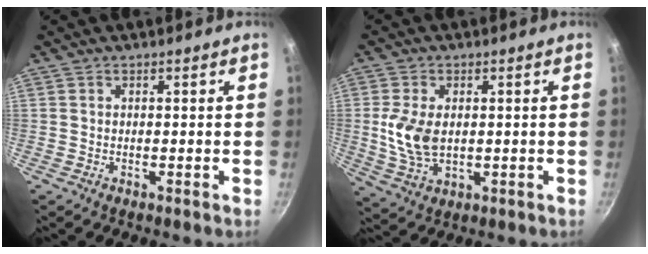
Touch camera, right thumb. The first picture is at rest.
{"total": 8.6, "force": [0.4, 5.3, 6.8], "torque": [-0.135, -0.011, 0.014]}